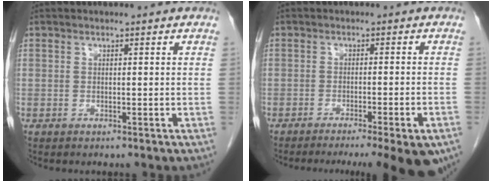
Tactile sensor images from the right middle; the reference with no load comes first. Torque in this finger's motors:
{"motor_torque": [1.10, -1.04, 0.28, 0.09]}